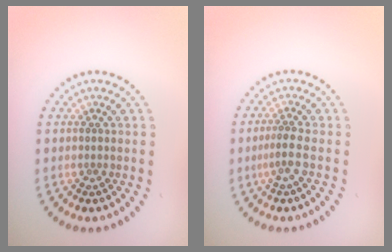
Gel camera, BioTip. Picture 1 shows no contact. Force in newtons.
{"total": 1.7, "press": 1.1, "slide": 1.3}